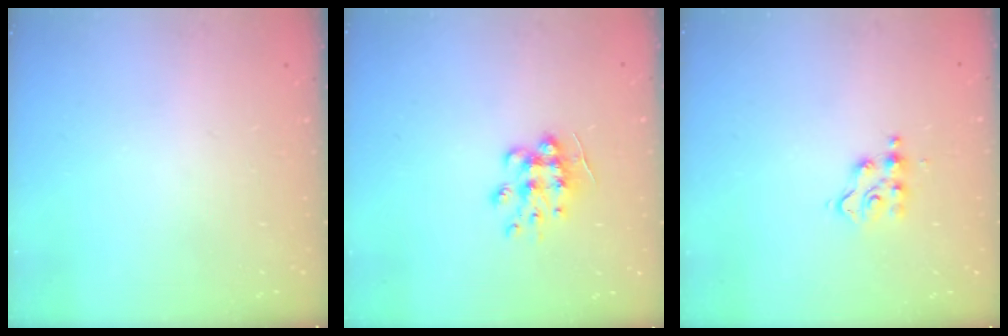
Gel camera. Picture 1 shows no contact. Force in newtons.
{"total": 9.5, "press": 9.5, "slide": 0.7}
{"total": 4.9, "press": 4.9, "slide": 0.2}